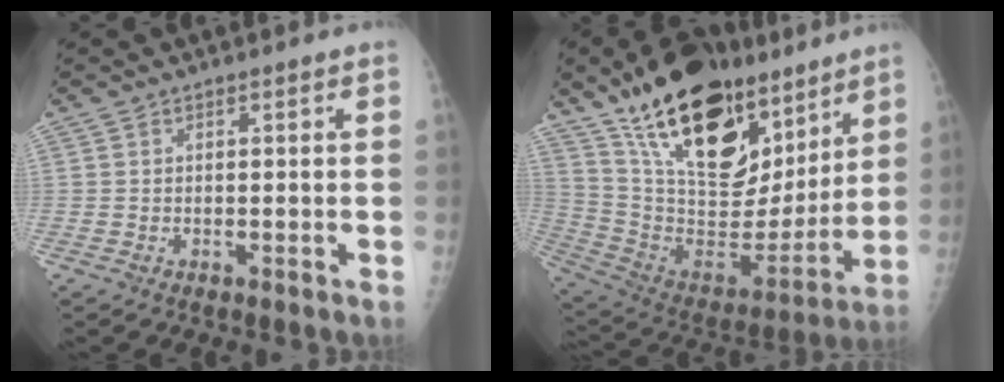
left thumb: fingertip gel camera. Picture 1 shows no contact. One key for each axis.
{"total": 30.0, "fx": 18.2, "fy": 14.6, "fz": 18.8, "tx": -0.277, "ty": -0.042, "tz": 0.310}